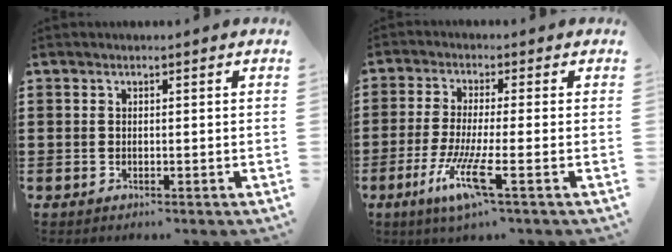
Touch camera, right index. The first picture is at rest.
{"total": 8.3, "force": [-3.3, 0.4, 7.6], "torque": [-0.166, -0.024, -0.065]}